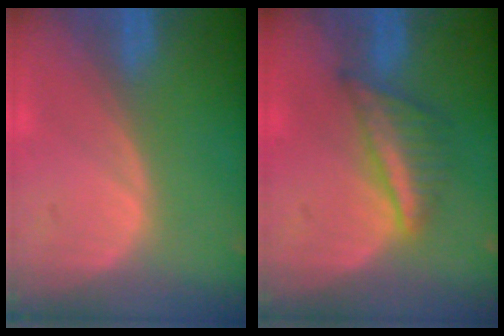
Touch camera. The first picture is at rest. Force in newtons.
{"total": 5.4, "press": 5.4, "slide": 0.6}